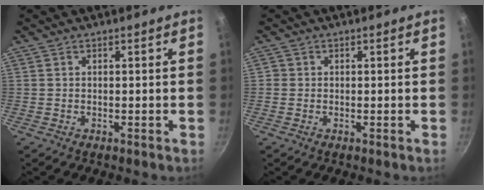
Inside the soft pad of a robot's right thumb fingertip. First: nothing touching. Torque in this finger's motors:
{"motor_torque": [-0.59, 0.43, 0.02, 0.20, -0.04]}